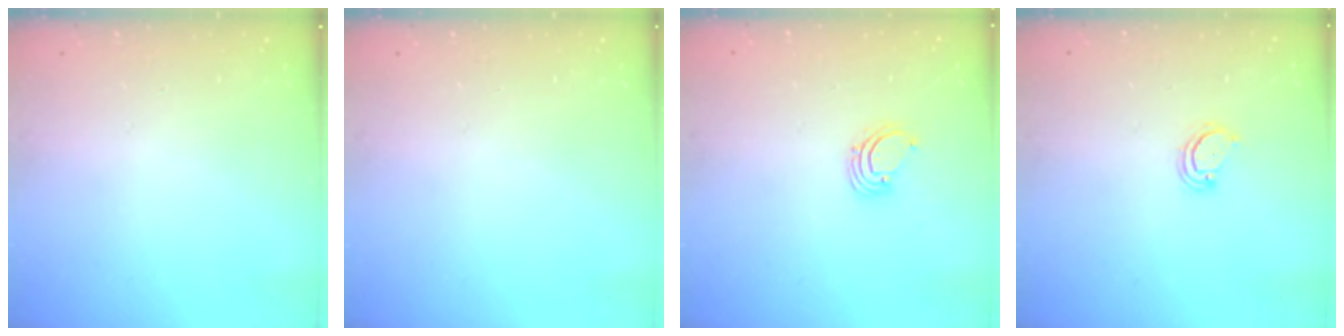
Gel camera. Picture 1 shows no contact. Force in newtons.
{"total": 0.0}
{"total": 1.6, "press": 1.6, "slide": 0.1}
{"total": 3.5, "press": 3.5, "slide": 0.3}